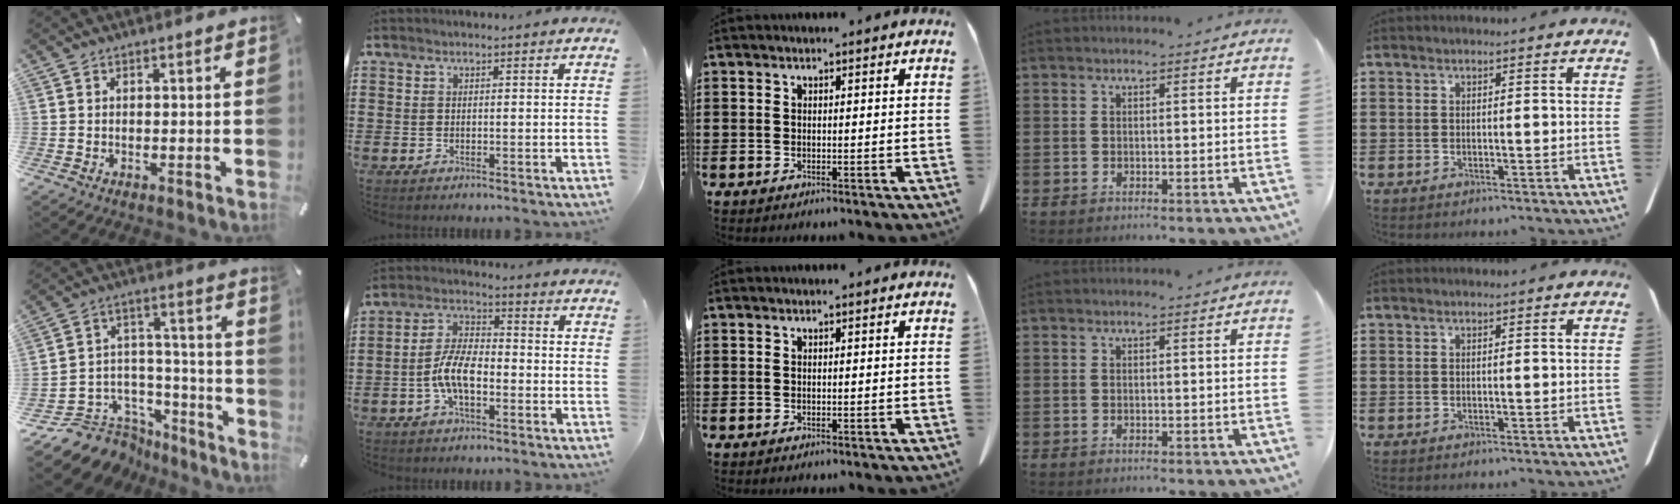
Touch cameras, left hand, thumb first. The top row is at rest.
{"thumb": {"total": 13.3, "force": [-7.5, 10.3, 3.8], "torque": [-0.058, 0.031, -0.112]}, "index": {"total": 7.3, "force": [-2.3, 3.3, 6.1], "torque": [-0.138, 0.004, -0.050]}}